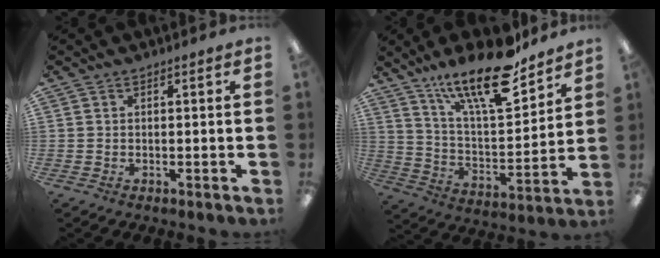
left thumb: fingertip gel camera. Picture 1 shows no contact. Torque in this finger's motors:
{"motor_torque": [0.16, 0.12, 1.42, -1.35, 0.33]}